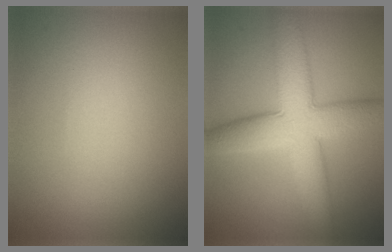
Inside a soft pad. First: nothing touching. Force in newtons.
{"total": 8.6, "press": 8.6, "slide": 0.3}